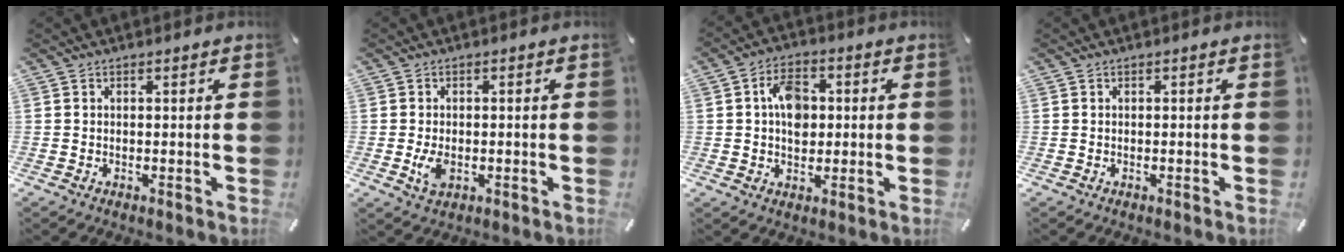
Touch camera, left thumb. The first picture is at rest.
{"total": 3.9, "force": [-0.6, 2.4, 3.0], "torque": [-0.073, -0.005, -0.013]}
{"total": 7.9, "force": [0.8, 5.7, 5.4], "torque": [-0.080, 0.002, 0.010]}
{"total": 0.0}